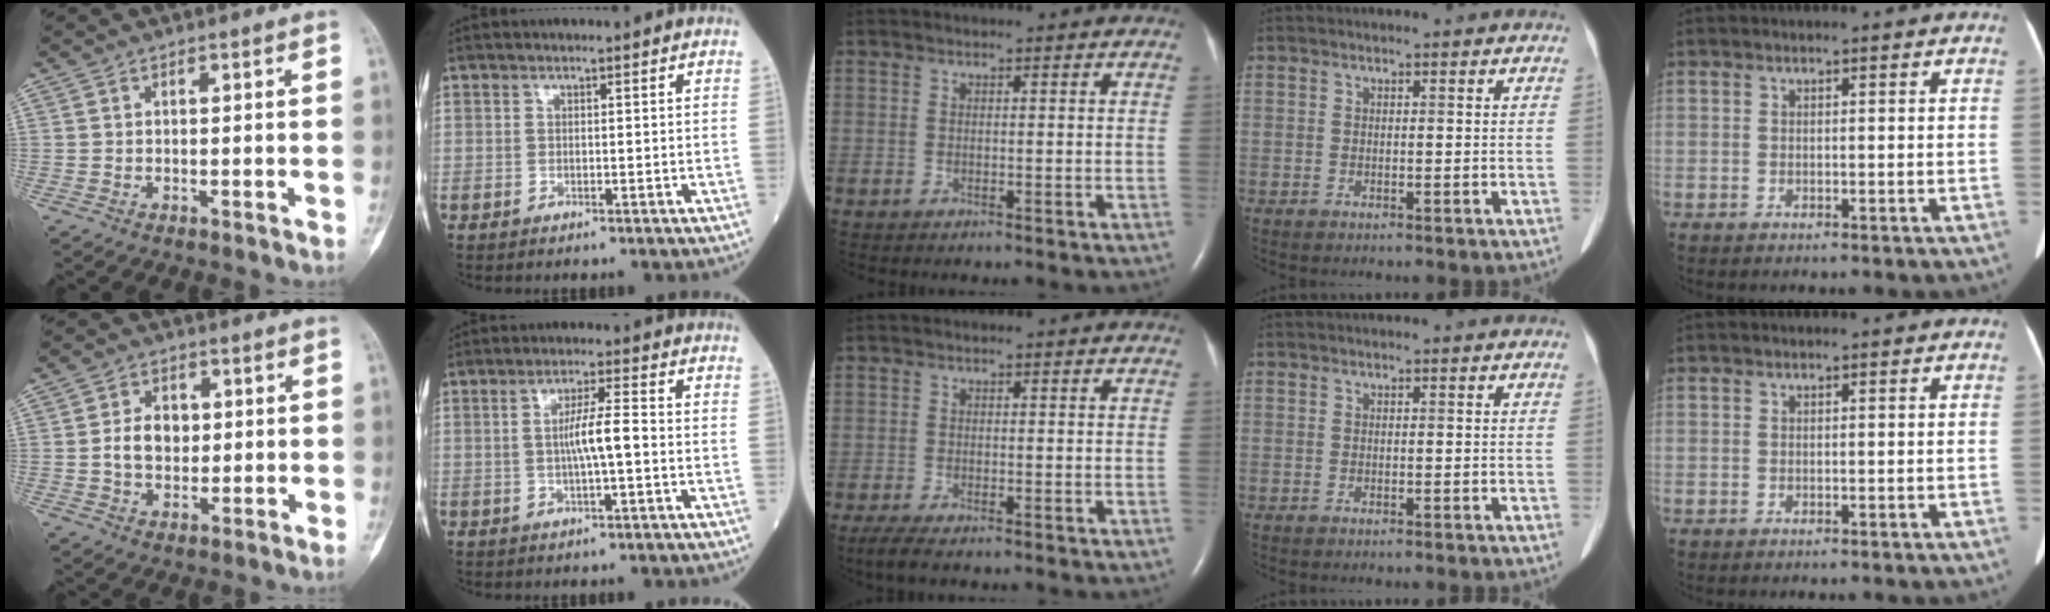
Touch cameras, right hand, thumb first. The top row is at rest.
{"thumb": {"total": 6.5, "force": [0.6, 5.0, 4.1], "torque": [-0.050, 0.003, 0.009]}, "index": {"total": 5.2, "force": [-0.4, 0.2, 5.2], "torque": [-0.097, 0.004, -0.008]}, "middle": {"total": 3.4, "force": [-2.5, 0.6, 2.2], "torque": [-0.048, -0.013, -0.041]}}